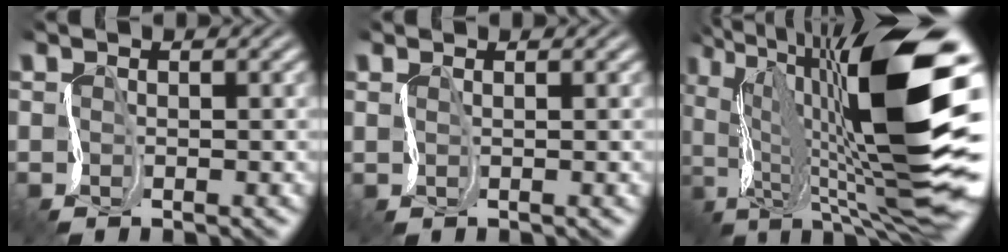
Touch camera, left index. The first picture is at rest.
{"total": 1.0, "force": [0.9, 0.2, 0.0], "torque": [0.001, 0.004, 0.010]}
{"total": 16.6, "force": [0.0, 5.2, 15.8], "torque": [-0.265, 0.037, -0.020]}